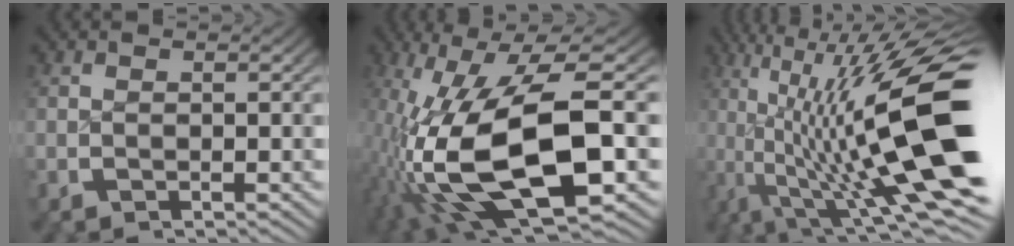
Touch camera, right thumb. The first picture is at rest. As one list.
[{"total": 16.8, "force": [-2.3, 8.3, 14.4], "torque": [-0.318, -0.063, 0.012]}, {"total": 16.8, "force": [-0.4, 7.8, 14.9], "torque": [-0.253, -0.044, 0.017]}]